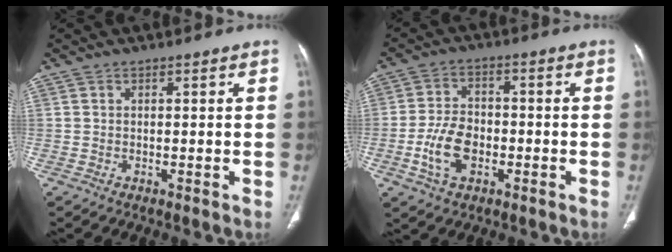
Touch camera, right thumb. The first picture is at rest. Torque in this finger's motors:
{"motor_torque": [-0.01, 0.35, 0.24, 0.57, 0.01]}